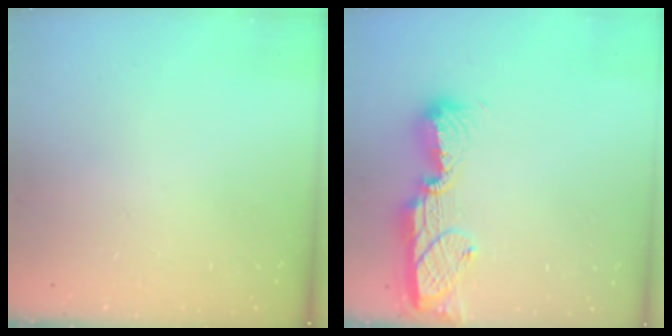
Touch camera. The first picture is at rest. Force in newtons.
{"total": 11.5, "press": 11.5, "slide": 0.7}